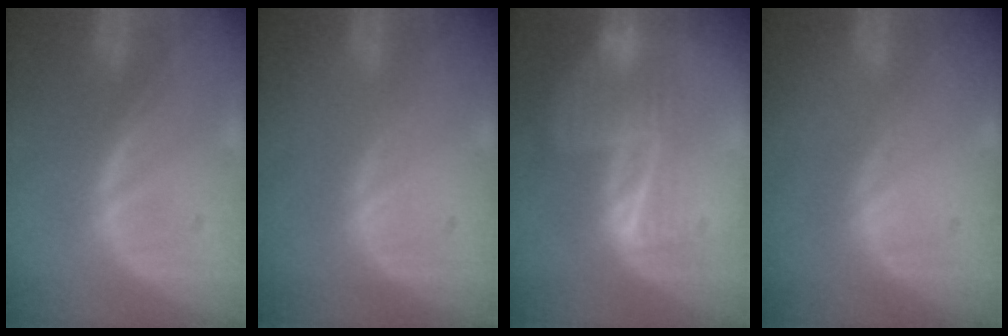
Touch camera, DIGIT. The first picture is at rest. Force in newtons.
{"total": 0.0}
{"total": 6.9, "press": 5.9, "slide": 3.6}
{"total": 0.0}